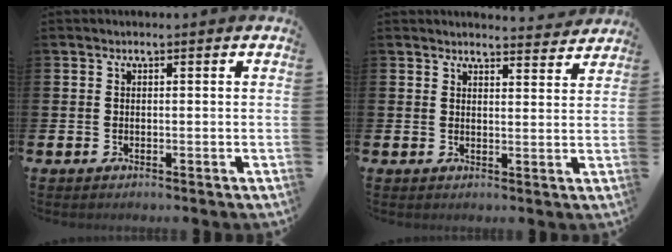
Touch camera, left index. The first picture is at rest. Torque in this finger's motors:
{"motor_torque": [0.87, -1.27, 0.25, 0.07]}